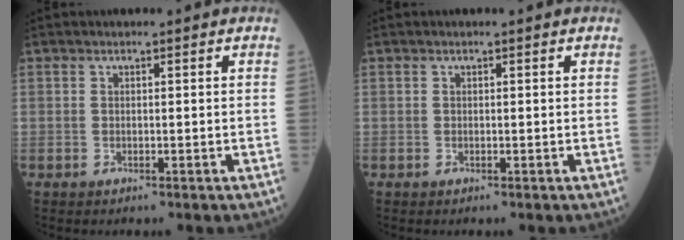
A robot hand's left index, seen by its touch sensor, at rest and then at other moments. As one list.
[{"total": 0.0}]